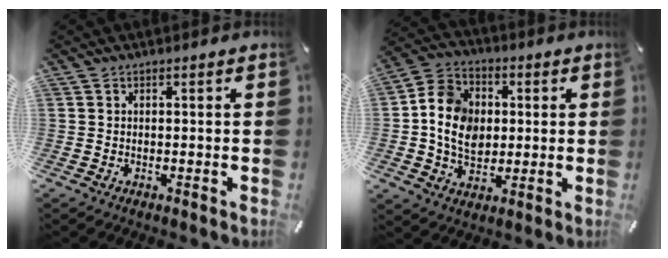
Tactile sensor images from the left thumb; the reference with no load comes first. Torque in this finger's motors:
{"motor_torque": [1.17, 1.25, 1.24, 0.10, 0.41]}